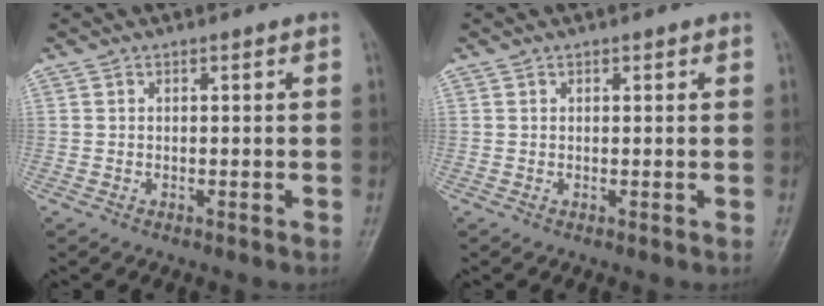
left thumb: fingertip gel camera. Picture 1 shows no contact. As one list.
[{"total": 0.5, "force": [0.3, 0.3, 0.3], "torque": [0.000, -0.001, 0.001]}]